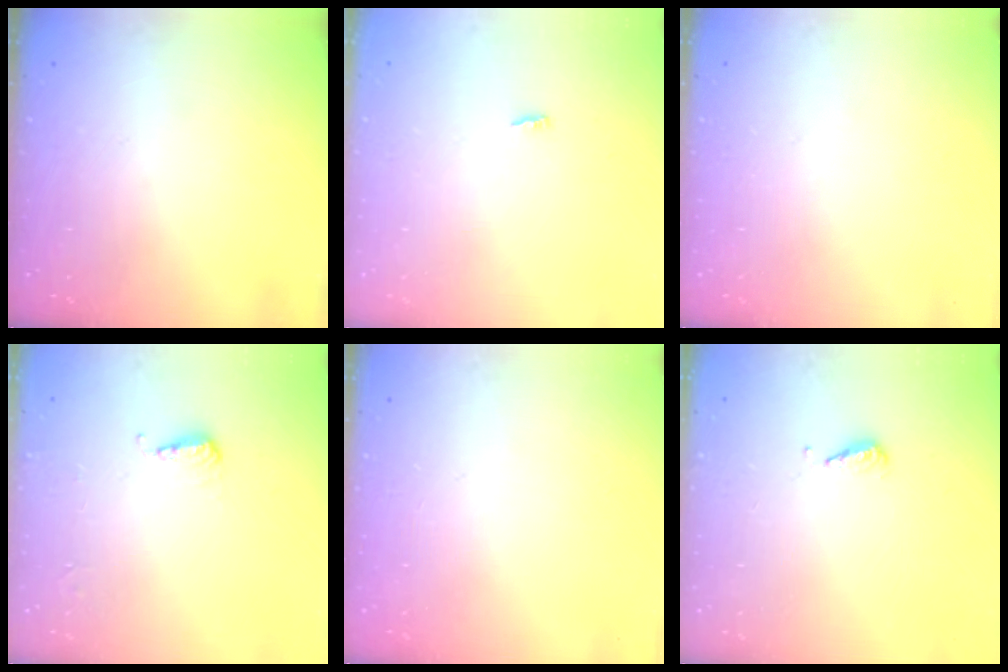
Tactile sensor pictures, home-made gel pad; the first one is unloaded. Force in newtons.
{"total": 1.9, "press": 1.9, "slide": 0.2}
{"total": 0.0}
{"total": 5.2, "press": 5.1, "slide": 0.9}
{"total": 0.0}
{"total": 4.4, "press": 4.4, "slide": 0.5}